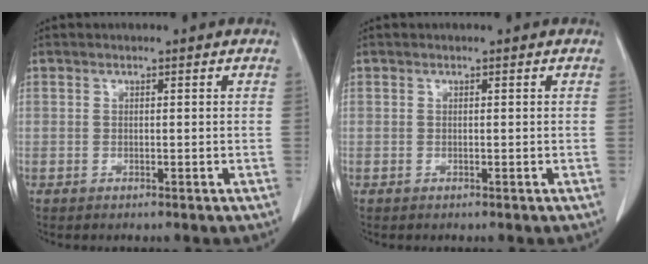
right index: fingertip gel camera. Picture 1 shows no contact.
{"total": 0.0}